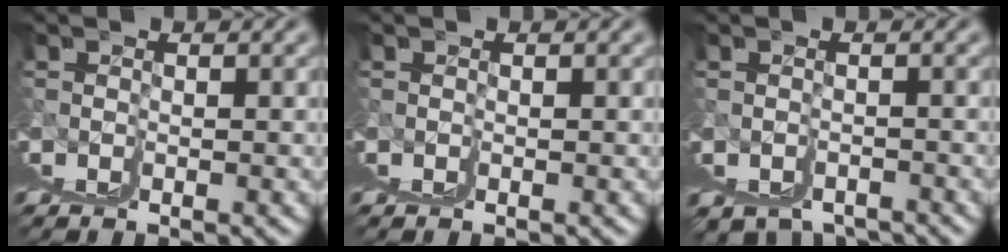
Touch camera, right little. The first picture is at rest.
{"total": 0.0}
{"total": 3.2, "force": [-0.5, 1.8, 2.6], "torque": [-0.040, -0.012, 0.000]}